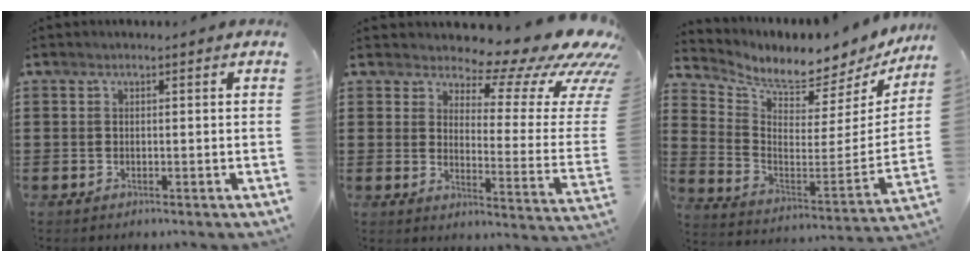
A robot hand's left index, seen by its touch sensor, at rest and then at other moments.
{"total": 11.0, "force": [8.2, 3.3, 6.4], "torque": [-0.106, -0.066, 0.137]}
{"total": 5.2, "force": [4.7, 1.1, 1.9], "torque": [-0.052, -0.062, 0.072]}